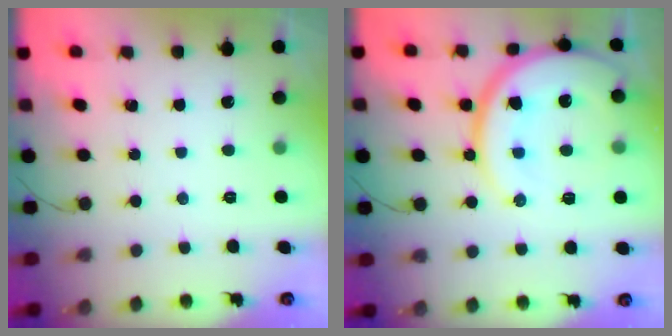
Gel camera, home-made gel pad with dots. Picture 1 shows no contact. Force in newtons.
{"total": 18.1, "press": 18.0, "slide": 2.3}